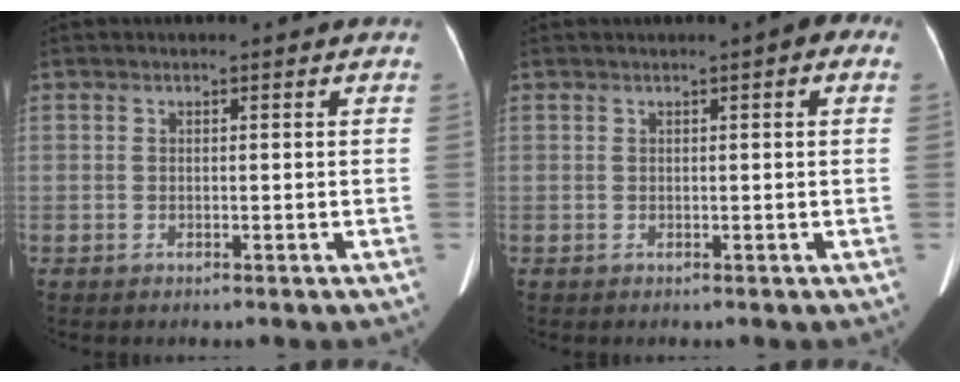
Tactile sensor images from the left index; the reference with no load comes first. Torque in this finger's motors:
{"motor_torque": [0.52, -0.40, 0.32, 0.08]}